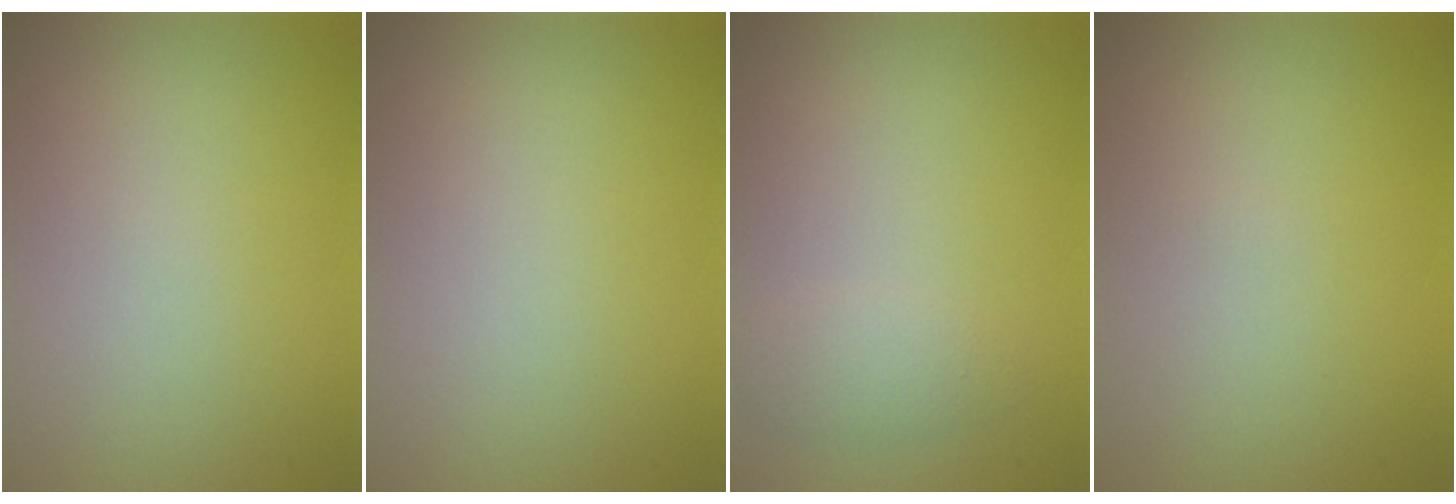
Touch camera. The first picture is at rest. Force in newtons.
{"total": 0.0}
{"total": 1.6, "press": 1.6, "slide": 0.1}
{"total": 0.0}